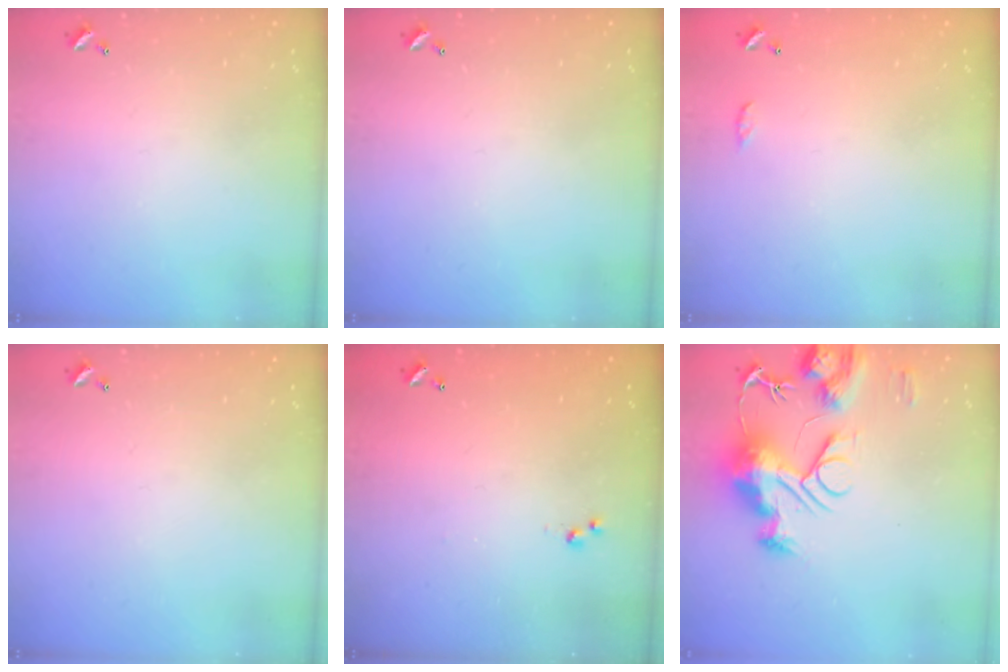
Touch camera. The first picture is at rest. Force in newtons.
{"total": 0.0}
{"total": 3.0, "press": 3.0, "slide": 0.5}
{"total": 0.0}
{"total": 3.0, "press": 3.0, "slide": 0.4}
{"total": 14.8, "press": 14.7, "slide": 1.3}